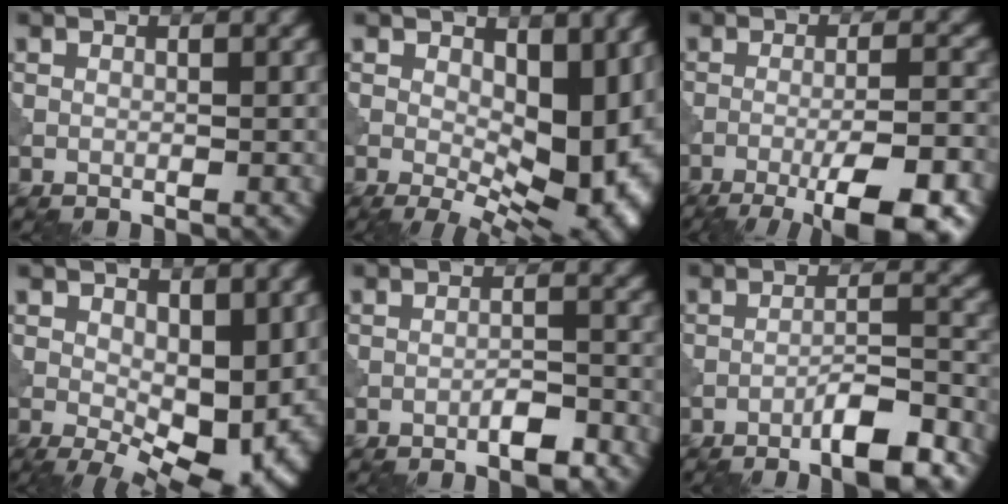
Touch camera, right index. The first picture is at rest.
{"total": 12.8, "force": [0.6, 7.0, 10.7], "torque": [-0.123, -0.014, 0.024]}
{"total": 8.6, "force": [-4.8, 1.8, 6.9], "torque": [-0.102, 0.003, -0.073]}
{"total": 10.2, "force": [-0.3, 5.7, 8.4], "torque": [-0.120, -0.021, 0.009]}
{"total": 2.2, "force": [-1.4, 0.5, 1.6], "torque": [-0.024, 0.006, -0.024]}
{"total": 5.5, "force": [-3.7, 0.9, 3.9], "torque": [-0.060, 0.011, -0.060]}